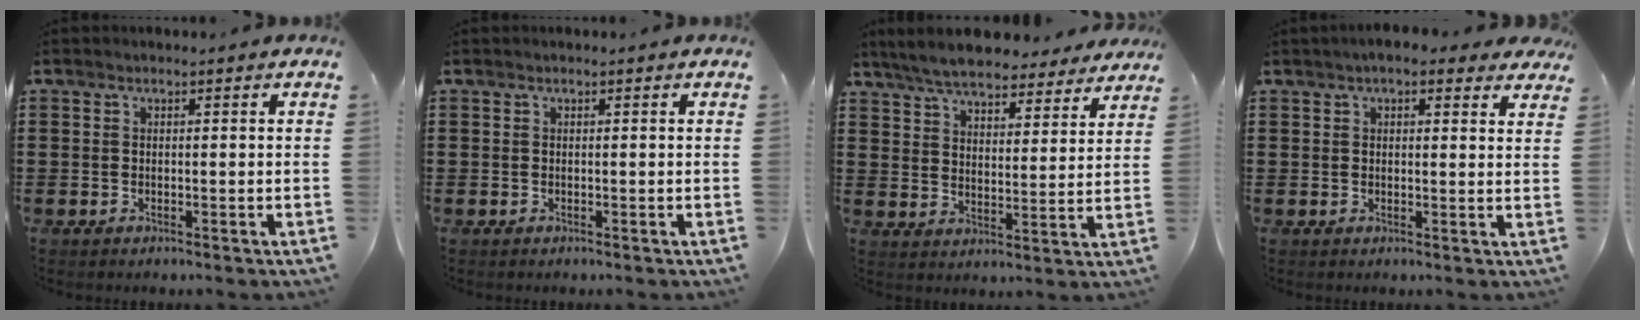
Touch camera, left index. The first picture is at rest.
{"total": 0.0}
{"total": 6.9, "force": [6.5, 1.0, 2.0], "torque": [-0.067, -0.025, 0.118]}
{"total": 3.4, "force": [2.7, 1.0, 1.8], "torque": [-0.044, 0.003, 0.049]}